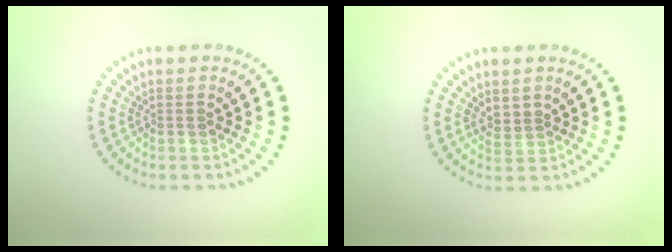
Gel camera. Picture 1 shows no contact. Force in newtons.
{"total": 1.5, "press": 1.2, "slide": 0.8}